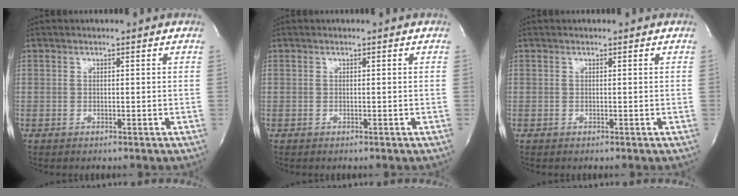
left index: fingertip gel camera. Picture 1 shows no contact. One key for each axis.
{"total": 0.0}
{"total": 0.0}